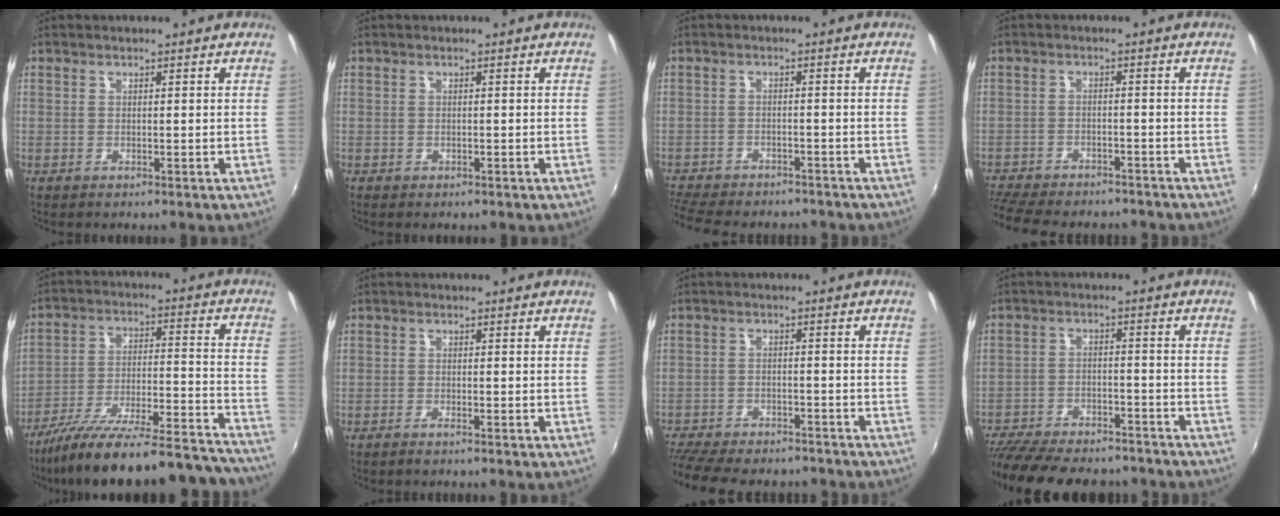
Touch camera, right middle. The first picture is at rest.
{"total": 0.8, "force": [-0.6, 0.5, 0.2], "torque": [-0.005, -0.003, -0.010]}
{"total": 12.8, "force": [-11.2, 4.0, 4.9], "torque": [-0.126, -0.019, -0.172]}
{"total": 14.6, "force": [-12.5, 4.7, 5.8], "torque": [-0.143, -0.019, -0.189]}
{"total": 30.0, "force": [-26.8, 3.6, 12.9], "torque": [-0.197, -0.047, -0.385]}
{"total": 1.2, "force": [-1.0, -0.2, 0.6], "torque": [-0.019, -0.002, -0.023]}
{"total": 16.7, "force": [-14.1, 5.5, 7.0], "torque": [-0.165, -0.024, -0.210]}
{"total": 21.1, "force": [-17.8, 6.8, 9.0], "torque": [-0.197, -0.021, -0.258]}